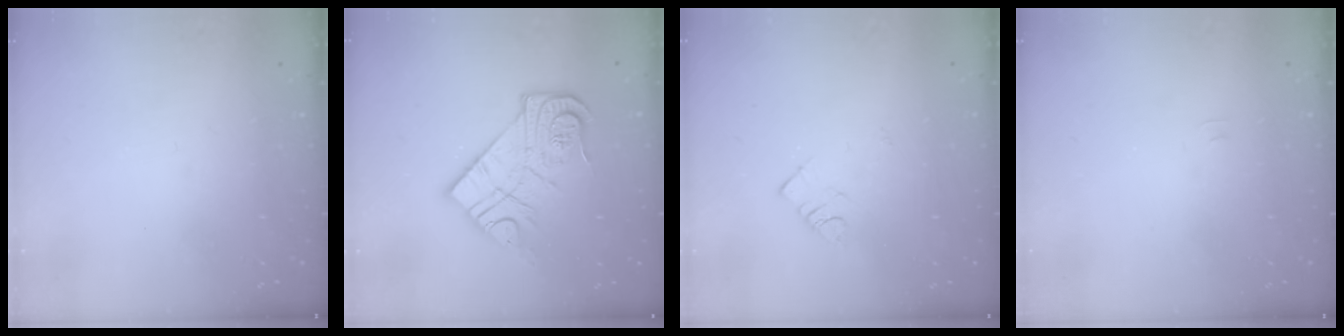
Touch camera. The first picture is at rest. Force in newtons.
{"total": 14.2, "press": 14.2, "slide": 0.8}
{"total": 2.3, "press": 2.3, "slide": 0.4}
{"total": 2.9, "press": 2.9, "slide": 0.3}